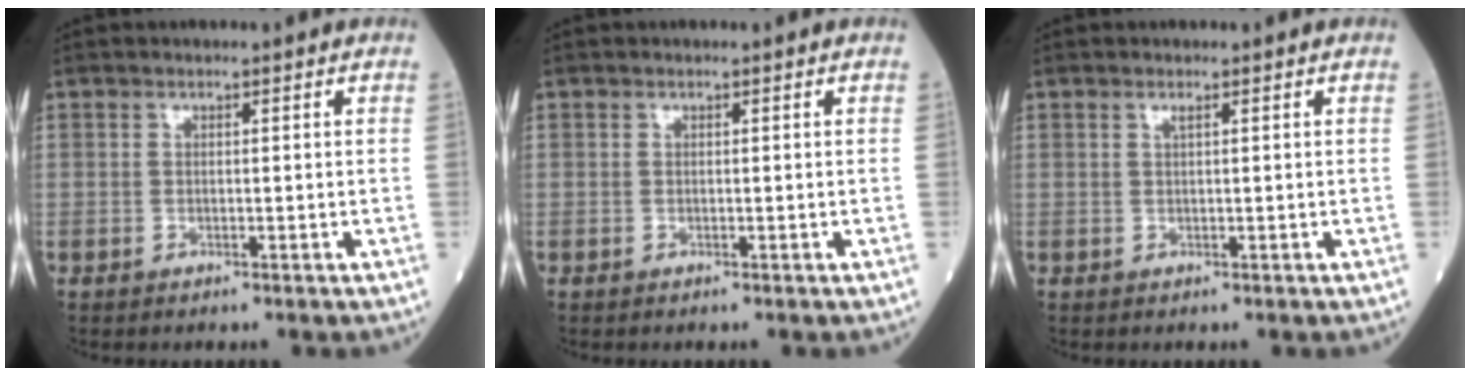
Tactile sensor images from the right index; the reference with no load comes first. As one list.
[{"total": 0.0}, {"total": 0.6, "force": [0.3, -0.1, 0.5], "torque": [-0.013, 0.000, 0.007]}]